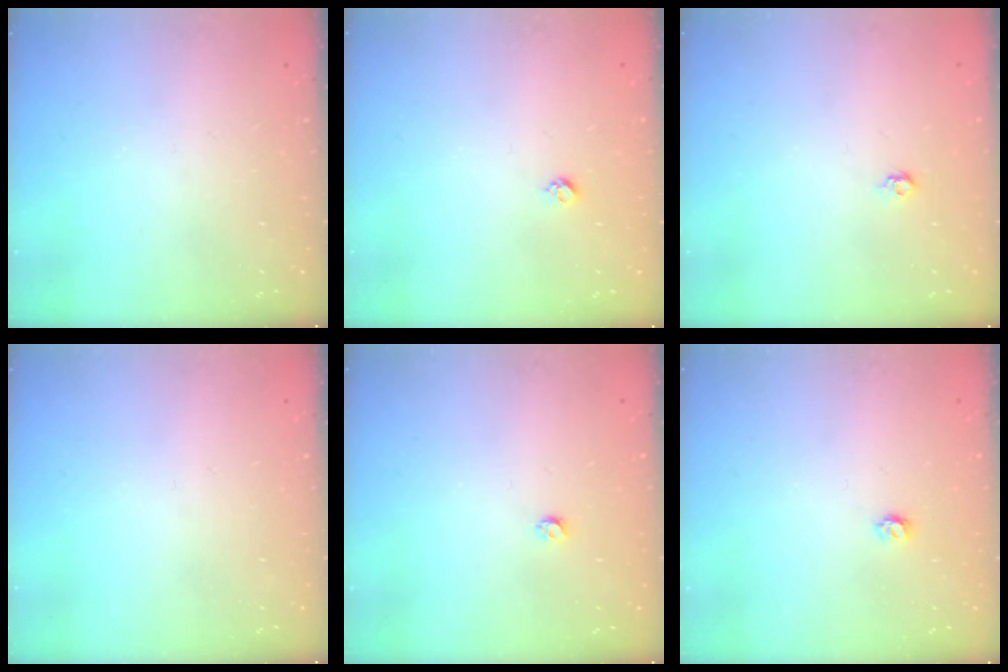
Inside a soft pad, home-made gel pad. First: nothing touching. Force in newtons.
{"total": 3.3, "press": 3.3, "slide": 0.5}
{"total": 4.0, "press": 3.9, "slide": 0.7}
{"total": 0.0}
{"total": 2.9, "press": 2.8, "slide": 0.5}
{"total": 3.2, "press": 3.2, "slide": 0.3}